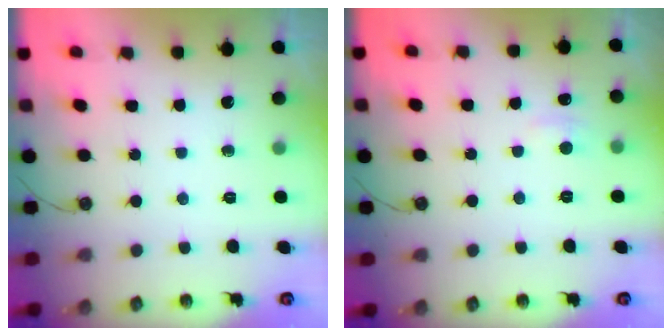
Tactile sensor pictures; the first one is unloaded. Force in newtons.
{"total": 3.4, "press": 3.4, "slide": 0.3}